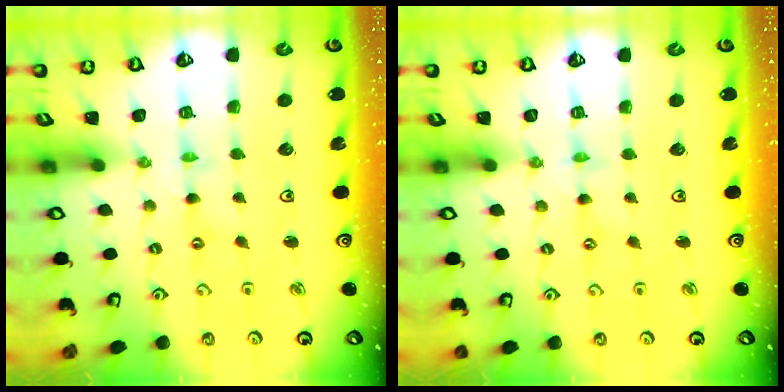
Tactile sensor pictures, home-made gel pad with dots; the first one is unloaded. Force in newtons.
{"total": 0.0}